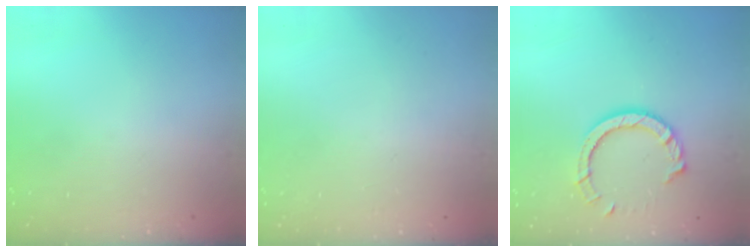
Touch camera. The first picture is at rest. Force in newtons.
{"total": 2.4, "press": 2.4, "slide": 0.2}
{"total": 8.8, "press": 8.7, "slide": 1.0}